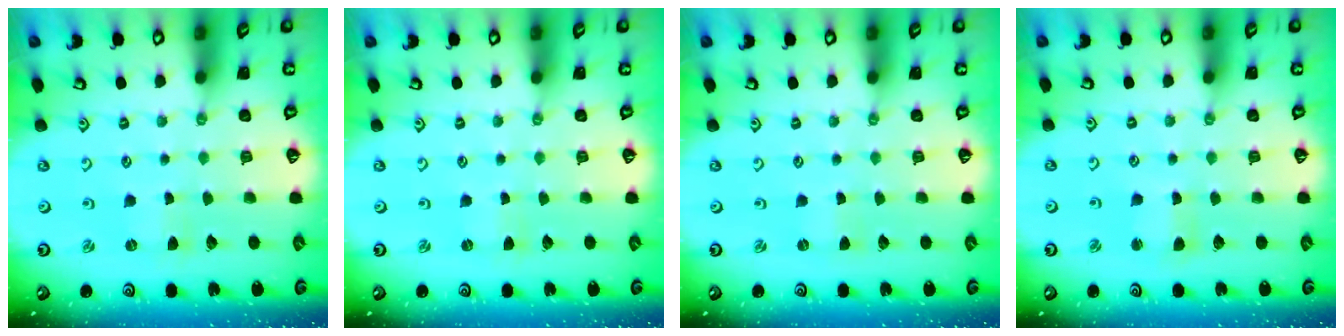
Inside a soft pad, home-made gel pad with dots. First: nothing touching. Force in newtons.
{"total": 0.0}
{"total": 0.0}
{"total": 2.4, "press": 2.4, "slide": 0.3}